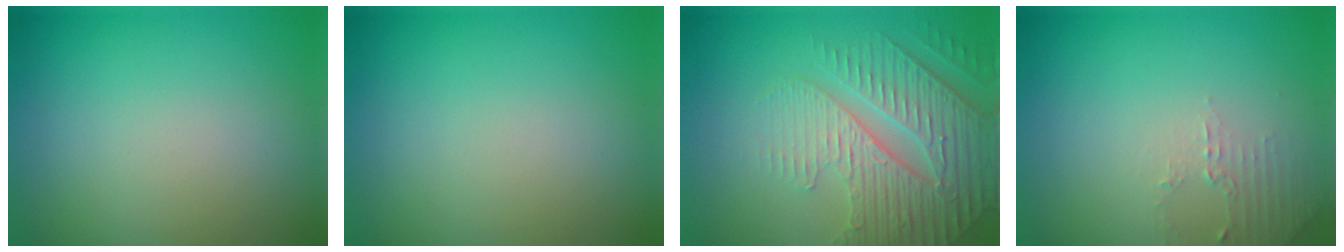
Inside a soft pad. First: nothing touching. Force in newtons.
{"total": 0.0}
{"total": 5.1, "press": 4.6, "slide": 2.3}
{"total": 1.4, "press": 1.4, "slide": 0.4}